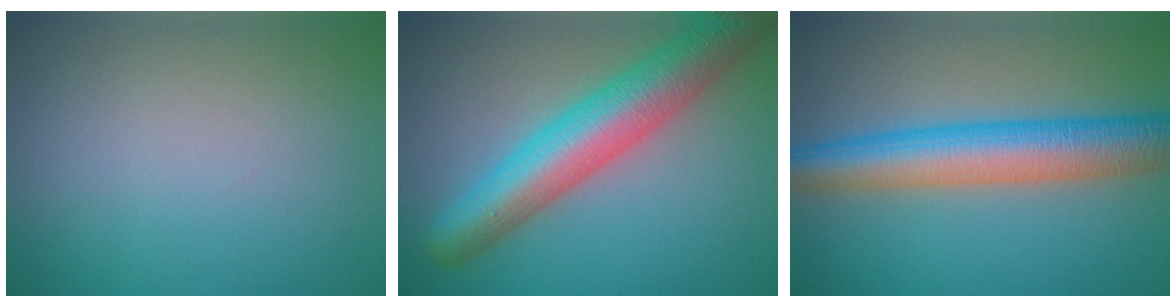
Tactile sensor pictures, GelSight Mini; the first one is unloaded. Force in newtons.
{"total": 8.8, "press": 8.8, "slide": 0.3}
{"total": 7.9, "press": 7.9, "slide": 0.3}